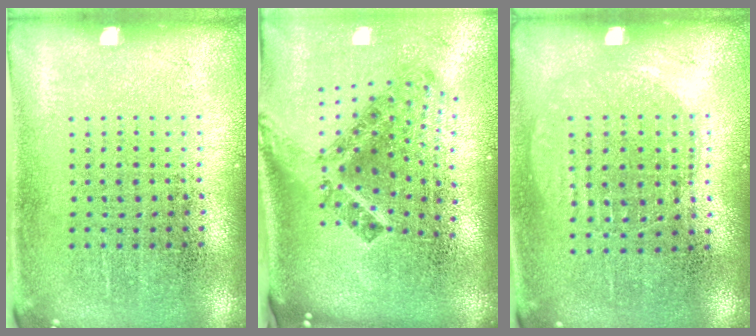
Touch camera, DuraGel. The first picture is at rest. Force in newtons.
{"total": 2.7, "press": 1.6, "slide": 2.1}
{"total": 0.9, "press": 0.9, "slide": 0.3}